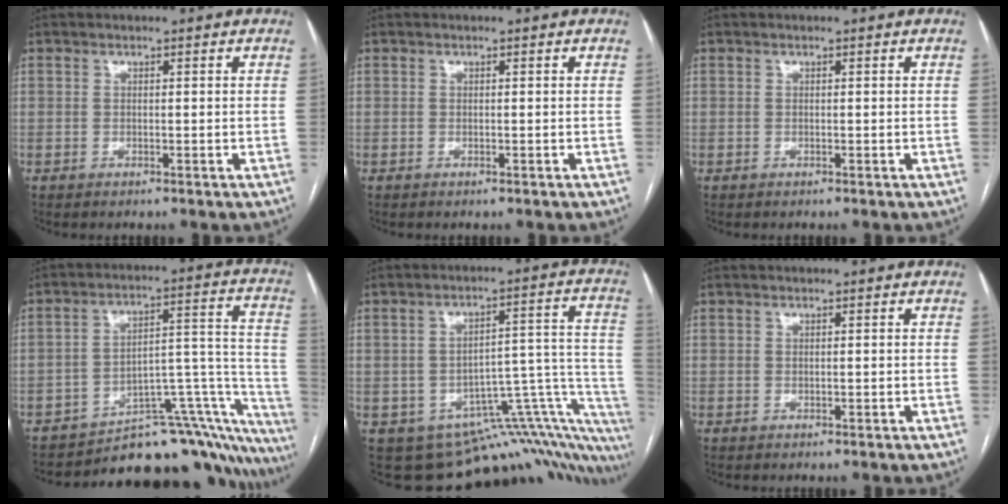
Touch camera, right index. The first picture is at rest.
{"total": 0.0}
{"total": 0.0}
{"total": 22.6, "force": [-19.6, 5.9, 9.4], "torque": [-0.026, 0.059, -0.253]}
{"total": 17.6, "force": [-12.5, 7.6, 9.8], "torque": [-0.023, 0.086, -0.134]}
{"total": 0.0}